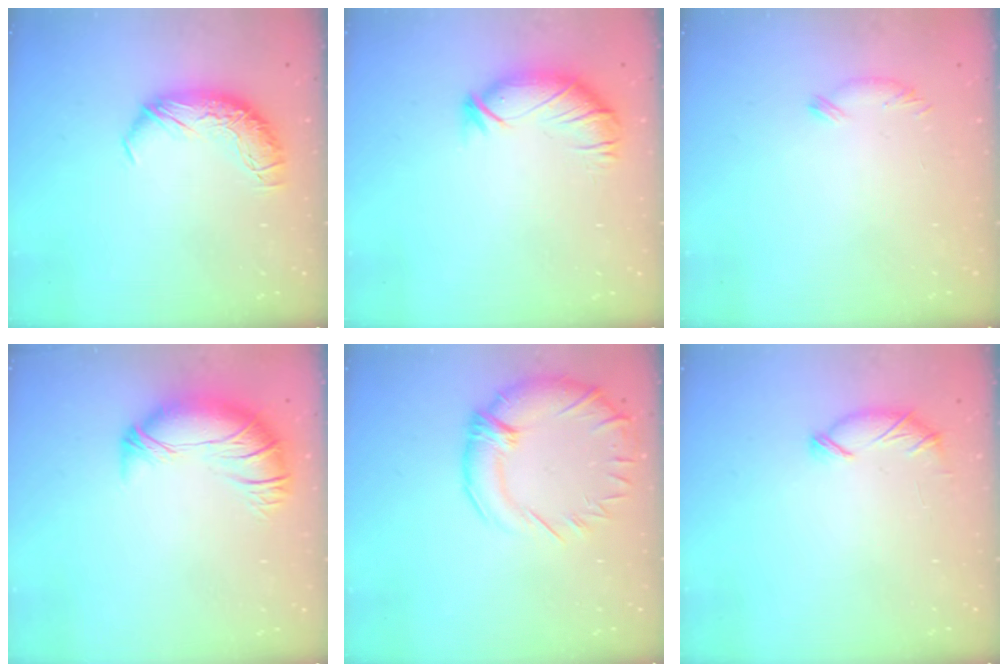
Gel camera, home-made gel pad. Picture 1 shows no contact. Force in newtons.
{"total": 2.9, "press": 2.3, "slide": 1.7}
{"total": 8.0, "press": 8.0, "slide": 0.5}
{"total": 2.8, "press": 0.9, "slide": 2.6}
{"total": 5.2, "press": 3.3, "slide": 4.0}
{"total": 6.1, "press": 6.0, "slide": 0.6}